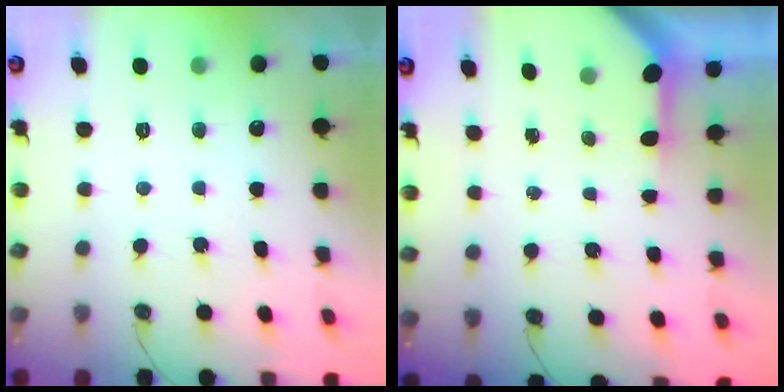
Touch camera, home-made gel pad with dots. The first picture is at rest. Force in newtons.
{"total": 2.9, "press": 2.9, "slide": 0.2}